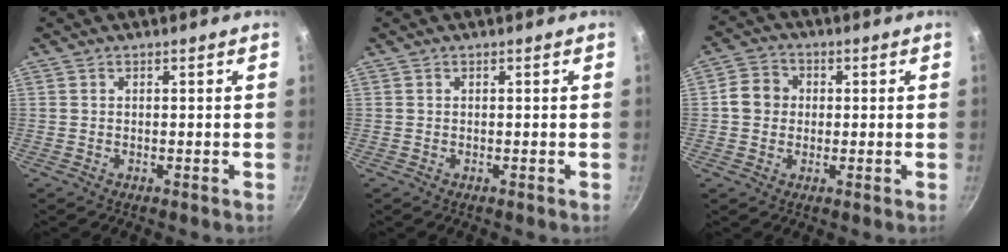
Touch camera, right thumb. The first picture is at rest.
{"total": 0.0}
{"total": 5.7, "force": [0.3, 5.2, 2.5], "torque": [-0.019, 0.010, -0.010]}